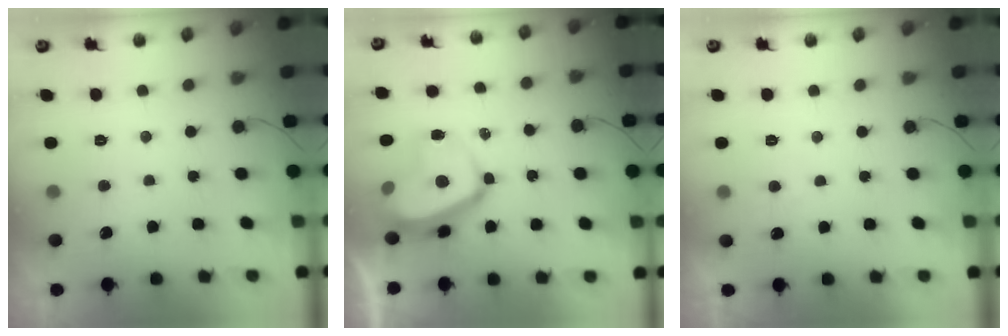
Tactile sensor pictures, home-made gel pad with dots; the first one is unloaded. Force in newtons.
{"total": 11.4, "press": 11.4, "slide": 0.9}
{"total": 0.0}